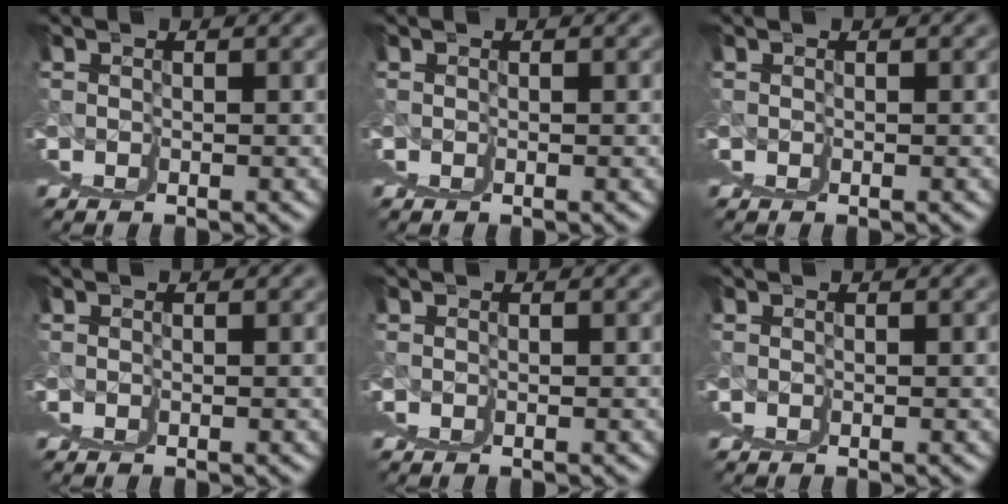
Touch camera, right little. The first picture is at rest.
{"total": 0.0}
{"total": 0.0}
{"total": 0.0}
{"total": 0.0}
{"total": 0.0}